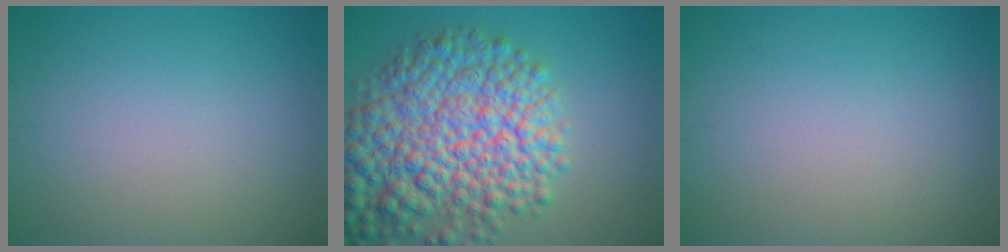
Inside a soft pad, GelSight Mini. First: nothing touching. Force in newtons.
{"total": 11.5, "press": 11.5, "slide": 0.4}
{"total": 0.0}